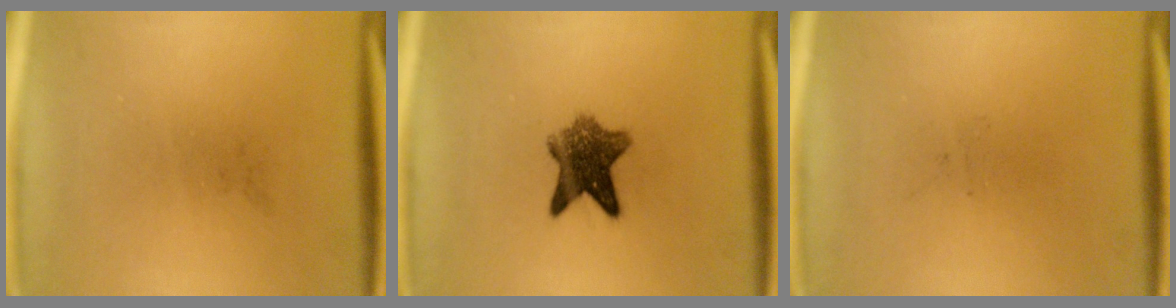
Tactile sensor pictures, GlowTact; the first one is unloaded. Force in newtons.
{"total": 7.4}
{"total": 0.0}